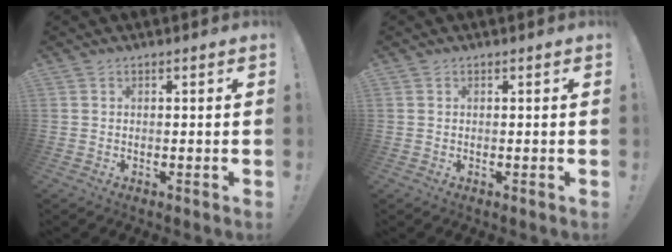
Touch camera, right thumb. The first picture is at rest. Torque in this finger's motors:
{"motor_torque": [0.13, 0.03, -0.12, 0.03, 0.05]}